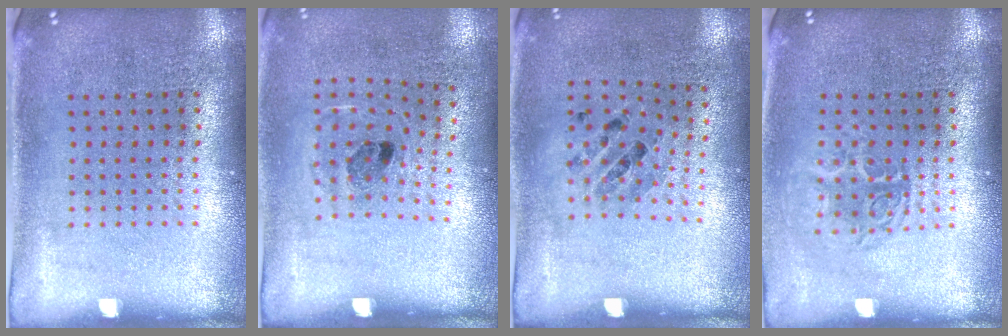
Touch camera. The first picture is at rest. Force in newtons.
{"total": 1.1, "press": 0.8, "slide": 0.7}
{"total": 0.9, "press": 0.8, "slide": 0.5}
{"total": 1.5, "press": 1.2, "slide": 0.8}